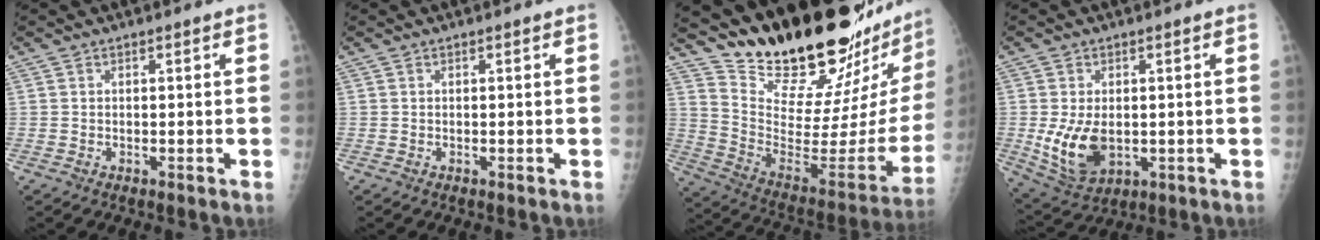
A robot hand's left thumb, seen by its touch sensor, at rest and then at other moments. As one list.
[{"total": 0.0}, {"total": 30.6, "force": [26.1, 5.6, 14.9], "torque": [-0.209, -0.195, 0.382]}, {"total": 9.4, "force": [-0.8, 6.1, 7.2], "torque": [-0.125, -0.015, 0.003]}]